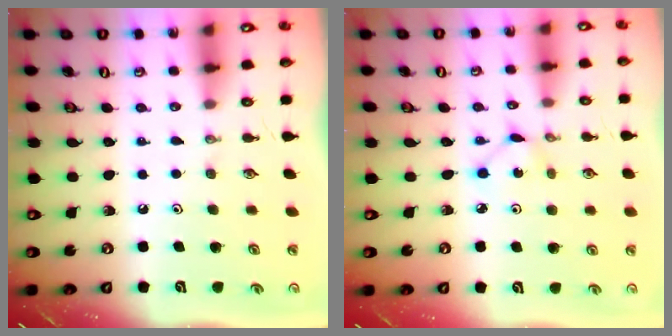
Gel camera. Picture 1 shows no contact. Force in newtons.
{"total": 2.2, "press": 2.2, "slide": 0.3}